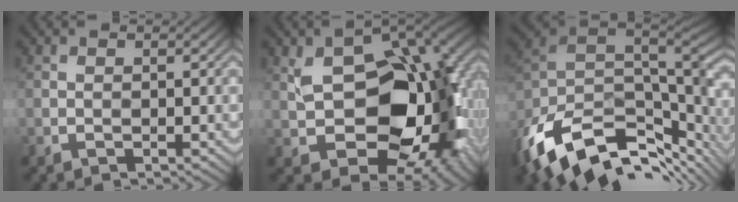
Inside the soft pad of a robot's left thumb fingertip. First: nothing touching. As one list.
[{"total": 16.5, "force": [0.1, 10.2, 13.0], "torque": [-0.190, -0.020, 0.008]}, {"total": 16.1, "force": [-8.0, 8.0, 11.5], "torque": [-0.276, -0.040, -0.120]}]